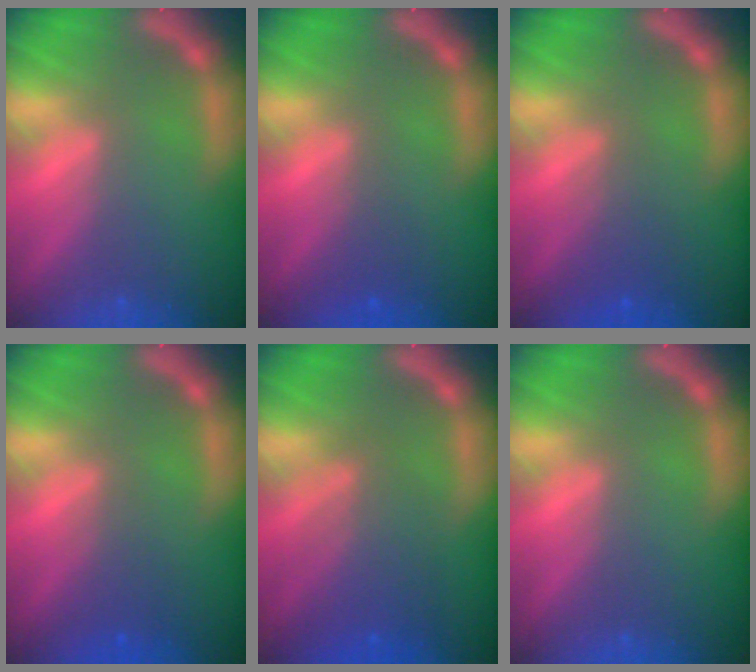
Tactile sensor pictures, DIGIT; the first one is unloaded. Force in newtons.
{"total": 1.5}
{"total": 2.4}
{"total": 1.9}
{"total": 5.0}
{"total": 0.0}